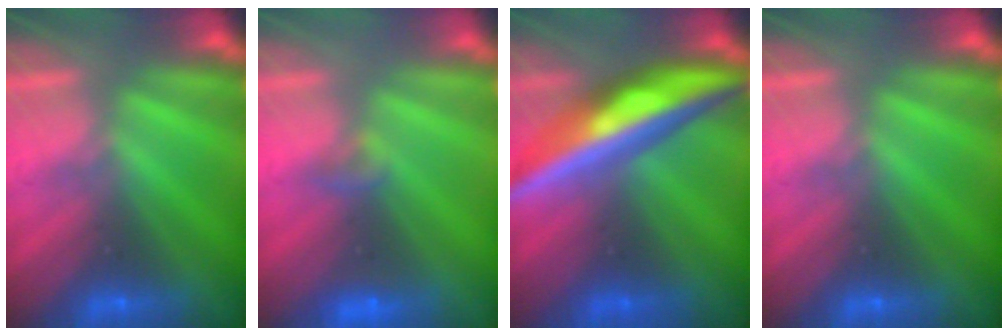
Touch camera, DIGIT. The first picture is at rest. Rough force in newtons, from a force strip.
{"total": 1.4}
{"total": 5.6}
{"total": 0.0}